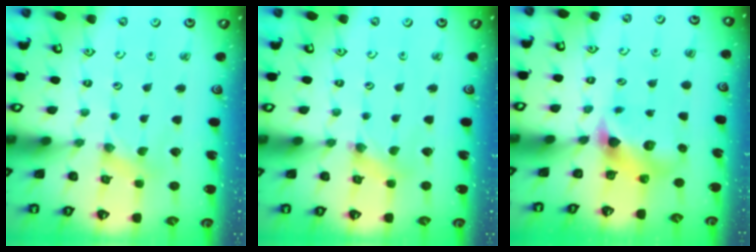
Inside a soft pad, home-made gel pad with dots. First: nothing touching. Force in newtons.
{"total": 1.6, "press": 1.6, "slide": 0.3}
{"total": 7.6, "press": 7.5, "slide": 1.0}